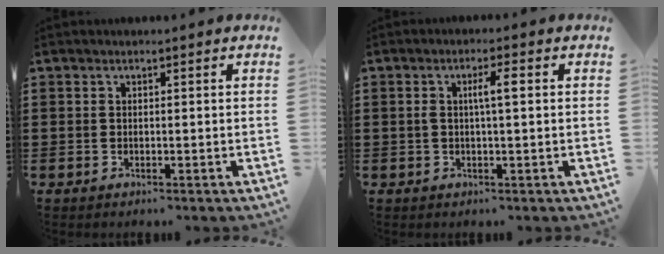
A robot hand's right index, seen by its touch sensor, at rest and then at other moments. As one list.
[{"total": 3.1, "force": [0.4, 0.5, 3.1], "torque": [-0.059, 0.003, 0.003]}]